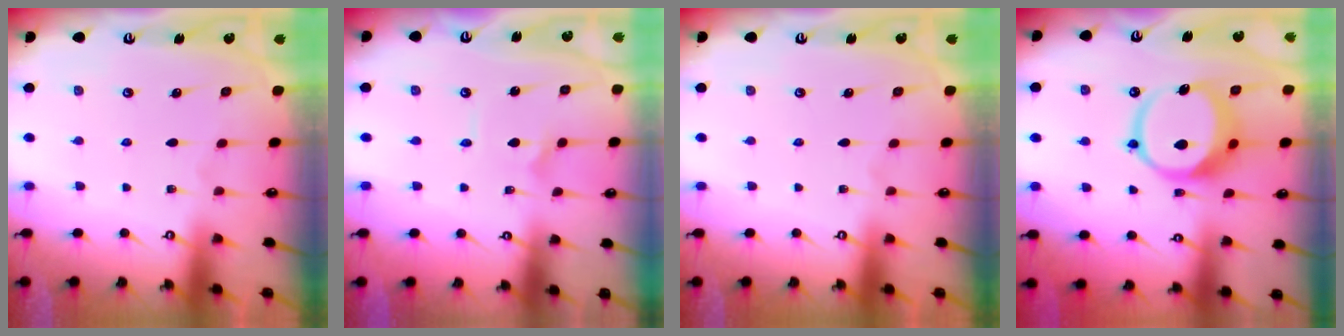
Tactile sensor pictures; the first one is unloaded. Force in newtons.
{"total": 2.5, "press": 2.5, "slide": 0.2}
{"total": 0.0}
{"total": 13.5, "press": 13.4, "slide": 1.7}